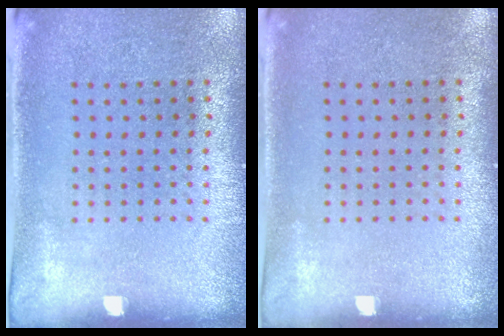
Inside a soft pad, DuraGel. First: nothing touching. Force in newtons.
{"total": 0.0}